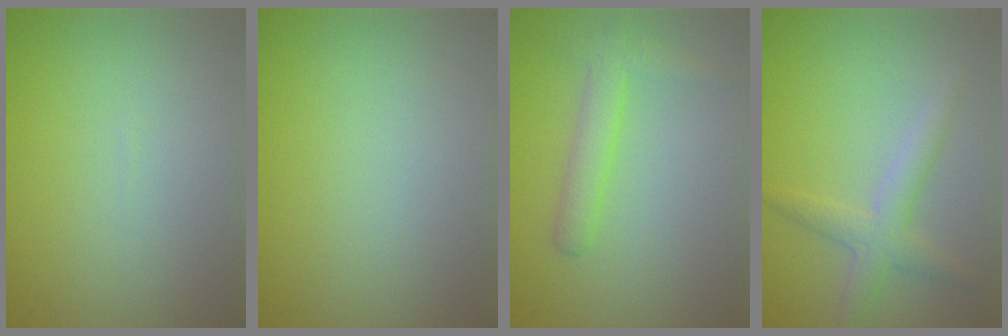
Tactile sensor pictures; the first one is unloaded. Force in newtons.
{"total": 0.0}
{"total": 2.5, "press": 2.5, "slide": 0.0}
{"total": 2.7, "press": 2.7, "slide": 0.1}